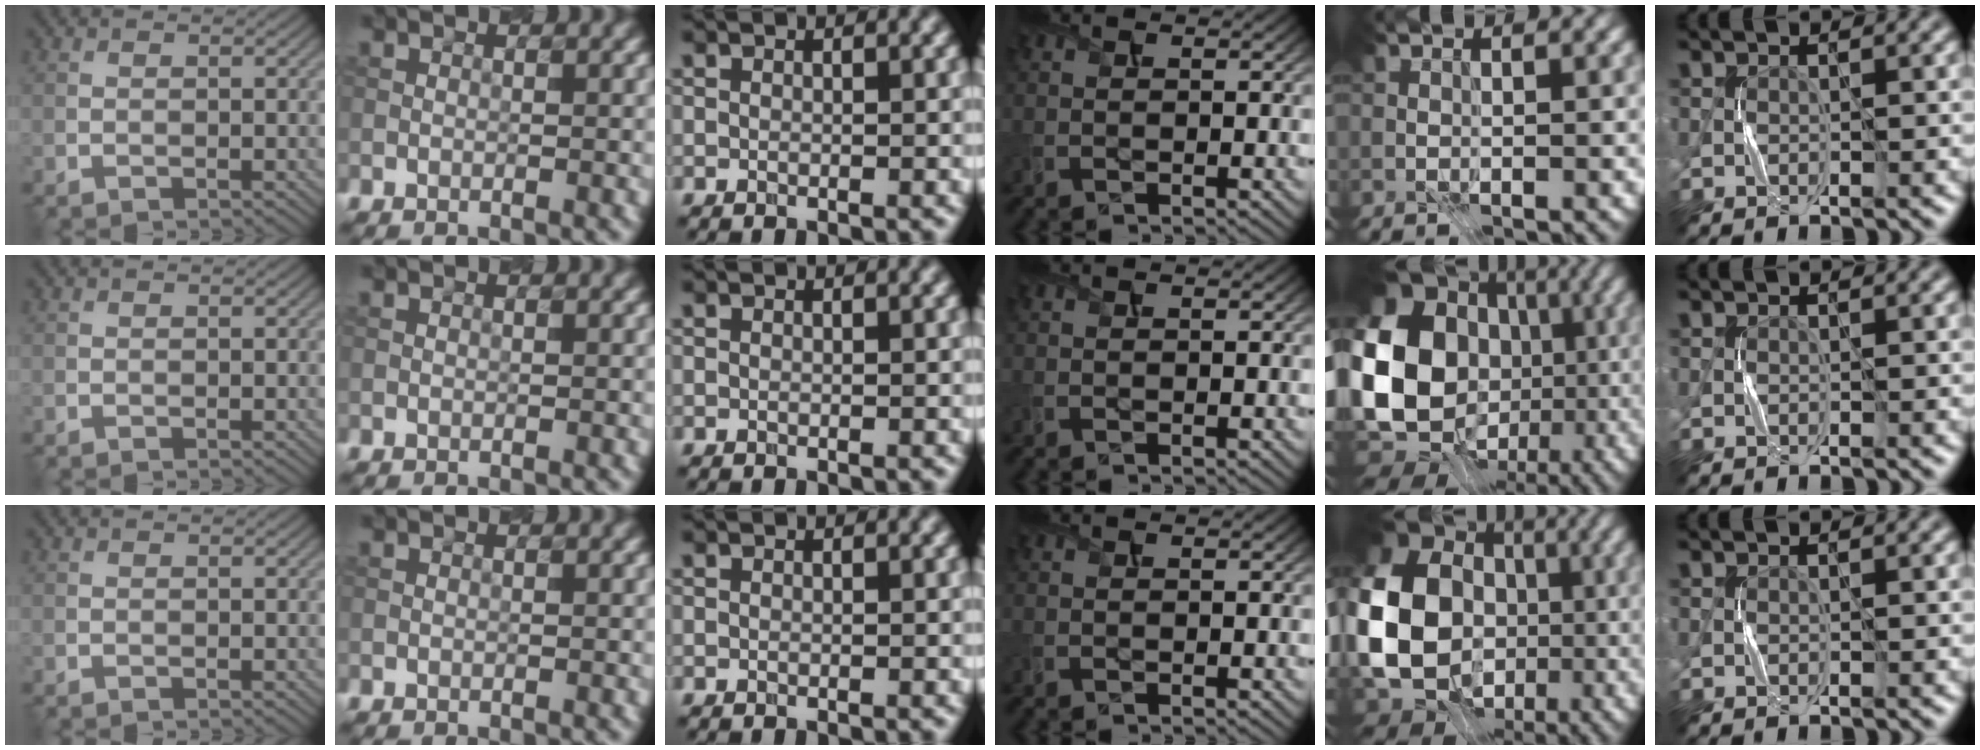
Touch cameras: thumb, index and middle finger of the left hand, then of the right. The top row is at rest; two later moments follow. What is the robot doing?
{"motion": "press", "object": "sticker"}